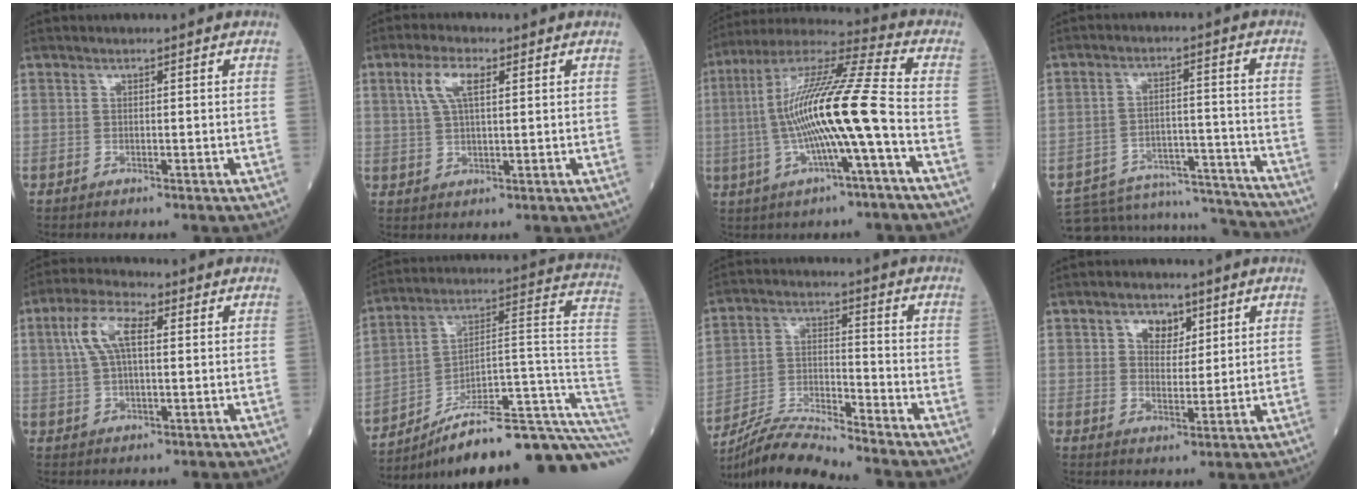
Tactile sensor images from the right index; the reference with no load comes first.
{"total": 5.3, "force": [2.1, 1.6, 4.5], "torque": [-0.102, 0.011, 0.046]}
{"total": 16.3, "force": [-2.3, 0.1, 16.2], "torque": [-0.311, 0.013, -0.051]}
{"total": 18.2, "force": [-17.6, 3.1, 3.1], "torque": [-0.062, 0.025, -0.243]}
{"total": 7.1, "force": [2.0, 2.5, 6.4], "torque": [-0.140, 0.018, 0.040]}
{"total": 25.8, "force": [-20.8, 0.9, 15.2], "torque": [-0.107, 0.042, -0.304]}
{"total": 9.4, "force": [-9.0, -1.2, 2.2], "torque": [-0.051, -0.004, -0.169]}
{"total": 4.5, "force": [2.3, 3.0, 2.5], "torque": [-0.041, 0.008, 0.040]}